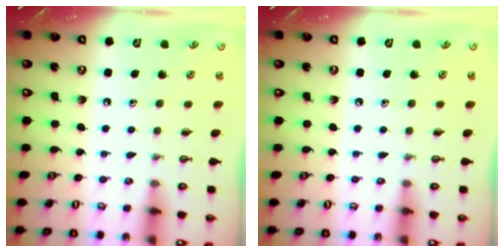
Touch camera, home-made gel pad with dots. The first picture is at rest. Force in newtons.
{"total": 0.0}